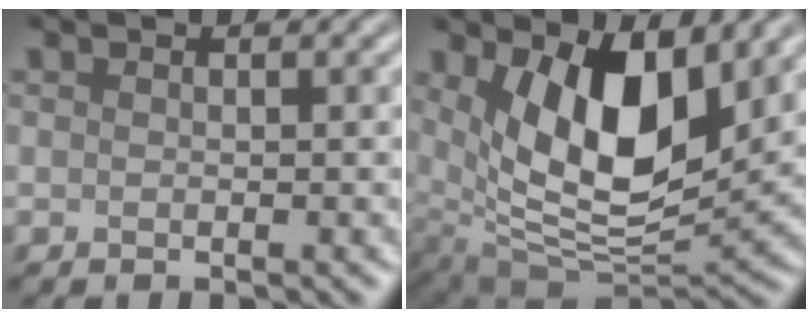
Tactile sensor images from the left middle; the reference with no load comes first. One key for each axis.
{"total": 10.6, "fx": 3.3, "fy": 5.0, "fz": 8.7, "tx": -0.153, "ty": -0.022, "tz": 0.060}